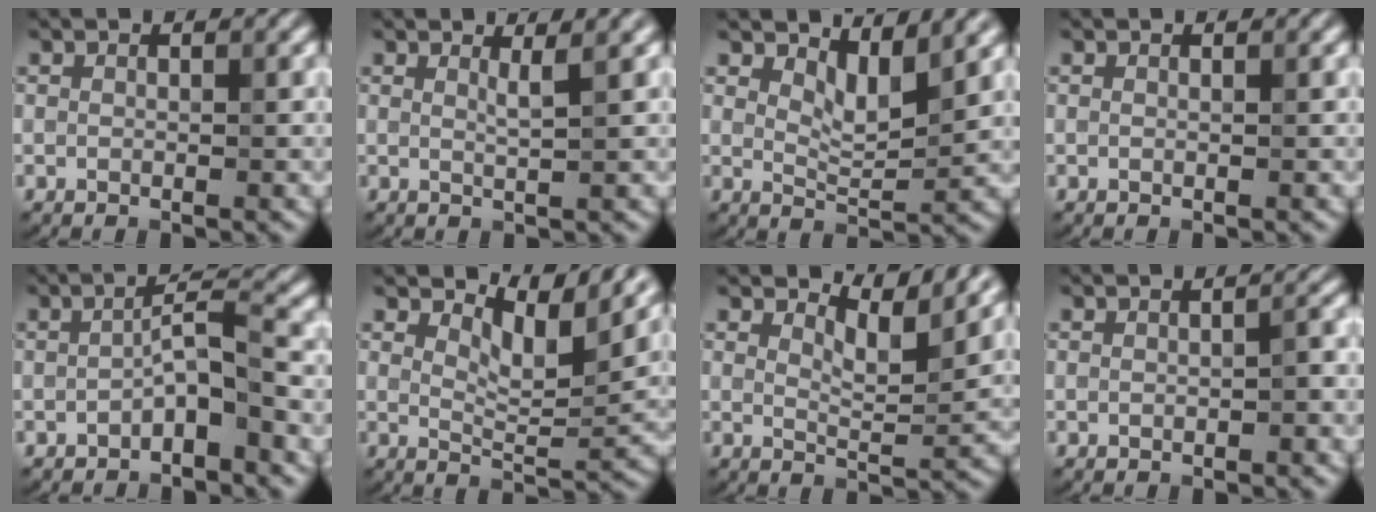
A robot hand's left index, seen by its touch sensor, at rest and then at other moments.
{"total": 1.3, "force": [0.7, 0.2, 1.1], "torque": [-0.011, 0.000, 0.008]}
{"total": 3.2, "force": [2.1, 1.0, 2.2], "torque": [-0.046, -0.008, 0.036]}
{"total": 0.0}
{"total": 3.0, "force": [-1.5, 0.6, 2.5], "torque": [-0.047, 0.015, -0.030]}
{"total": 5.6, "force": [3.9, 1.6, 3.7], "torque": [-0.065, -0.004, 0.061]}
{"total": 4.3, "force": [3.4, 0.8, 2.5], "torque": [-0.048, -0.003, 0.051]}
{"total": 1.3, "force": [-0.3, 0.4, 1.2], "torque": [-0.020, 0.004, -0.003]}